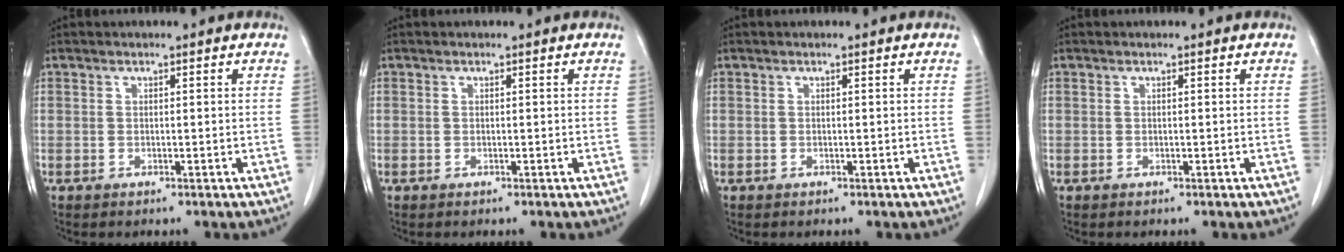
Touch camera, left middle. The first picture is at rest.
{"total": 0.0}
{"total": 0.0}
{"total": 0.0}